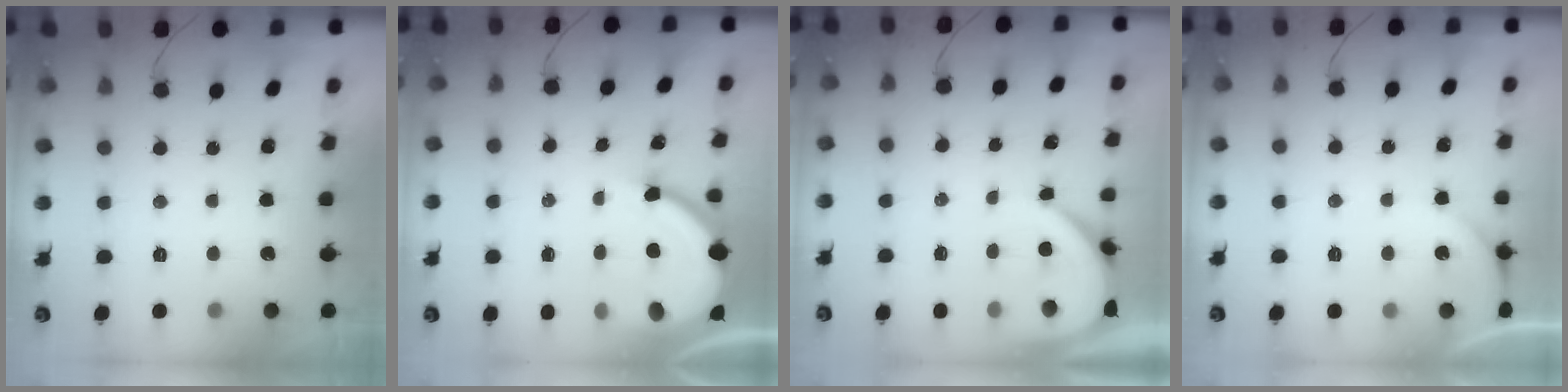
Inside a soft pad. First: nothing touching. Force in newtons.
{"total": 11.0, "press": 10.9, "slide": 1.5}
{"total": 3.9, "press": 3.8, "slide": 0.4}
{"total": 3.8, "press": 3.8, "slide": 0.5}